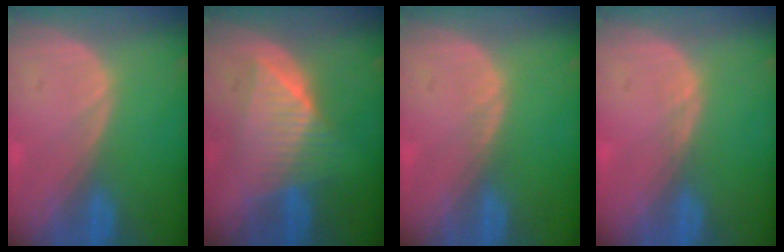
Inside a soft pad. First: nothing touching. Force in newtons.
{"total": 7.1, "press": 7.1, "slide": 0.2}
{"total": 0.5, "press": 0.5, "slide": 0.1}
{"total": 0.8, "press": 0.6, "slide": 0.5}